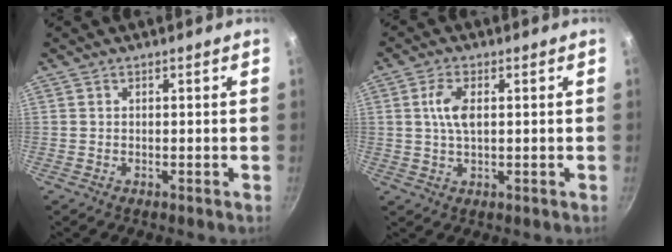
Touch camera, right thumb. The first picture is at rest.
{"total": 5.2, "force": [0.9, 2.5, 4.4], "torque": [-0.088, 0.005, 0.016]}